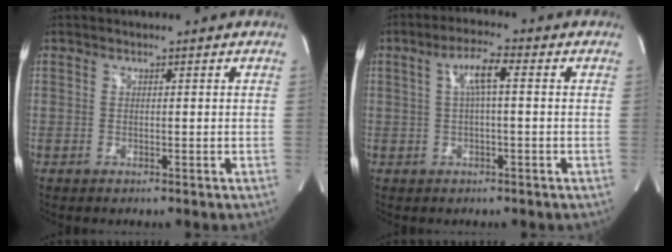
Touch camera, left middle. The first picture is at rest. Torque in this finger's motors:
{"motor_torque": [0.99, 0.26, 0.31, 0.06]}